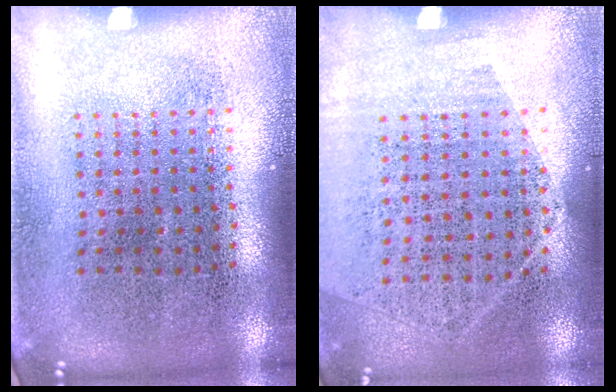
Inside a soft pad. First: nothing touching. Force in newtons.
{"total": 1.3, "press": 1.0, "slide": 0.7}